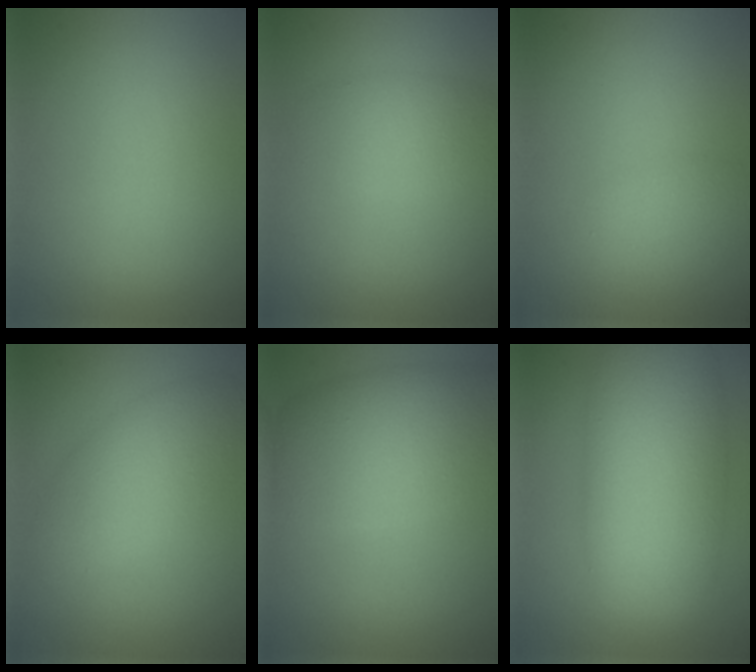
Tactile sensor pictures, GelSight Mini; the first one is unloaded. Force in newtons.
{"total": 2.9, "press": 2.9, "slide": 0.2}
{"total": 1.6, "press": 1.6, "slide": 0.1}
{"total": 4.7, "press": 4.7, "slide": 0.1}
{"total": 8.2, "press": 8.2, "slide": 0.4}
{"total": 9.7, "press": 9.7, "slide": 0.5}